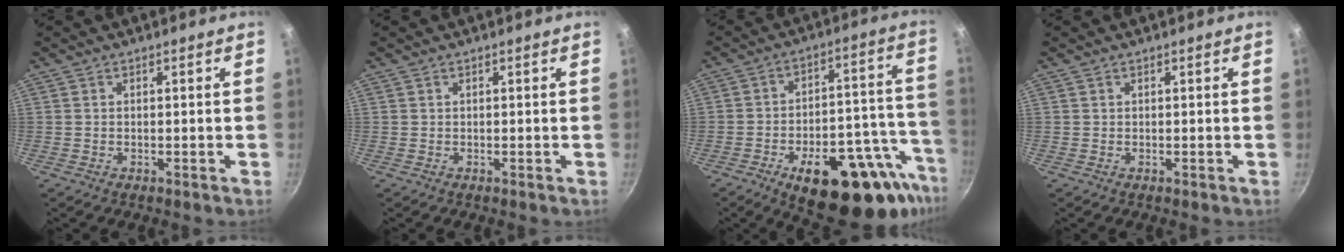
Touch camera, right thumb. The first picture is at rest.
{"total": 0.0}
{"total": 24.3, "force": [-13.0, 10.6, 17.6], "torque": [-0.188, 0.063, -0.172]}
{"total": 0.0}